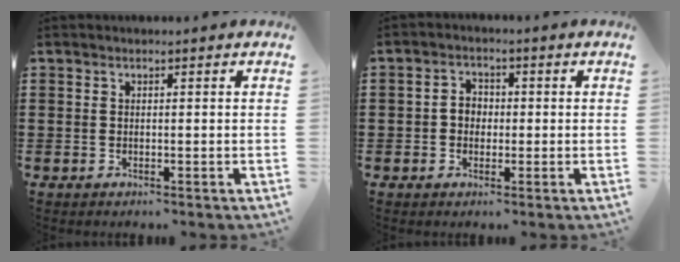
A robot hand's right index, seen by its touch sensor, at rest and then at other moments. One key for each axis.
{"total": 2.4, "fx": -0.5, "fy": 2.0, "fz": 1.1, "tx": -0.027, "ty": 0.008, "tz": -0.012}